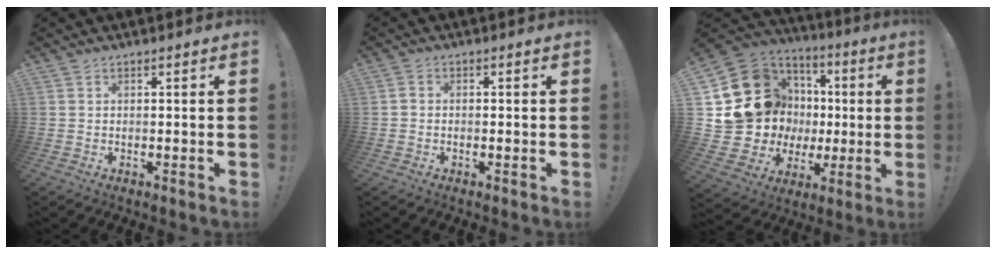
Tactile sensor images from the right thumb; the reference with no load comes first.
{"total": 1.1, "force": [-0.8, 0.6, 0.5], "torque": [-0.013, 0.006, -0.013]}
{"total": 18.1, "force": [3.0, 16.2, 7.3], "torque": [-0.115, -0.028, 0.107]}